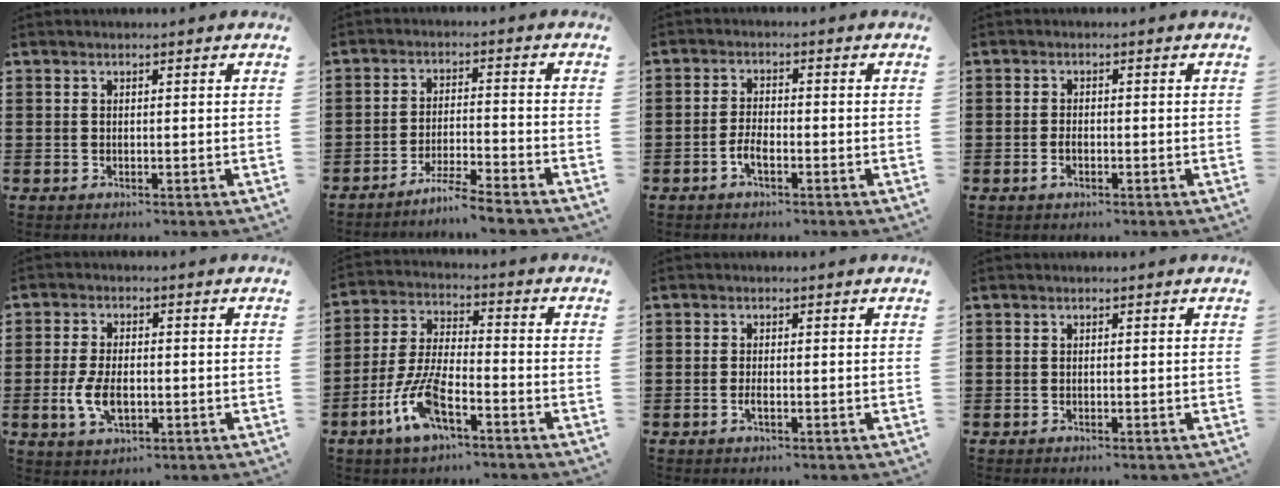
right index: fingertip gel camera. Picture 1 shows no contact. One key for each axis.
{"total": 4.8, "fx": -4.4, "fy": -0.8, "fz": 1.6, "tx": -0.034, "ty": -0.010, "tz": -0.088}
{"total": 2.9, "fx": -1.5, "fy": 0.9, "fz": 2.3, "tx": -0.050, "ty": -0.002, "tz": -0.029}
{"total": 1.6, "fx": -0.7, "fy": 0.7, "fz": 1.2, "tx": -0.025, "ty": -0.005, "tz": -0.011}
{"total": 5.5, "fx": -1.2, "fy": 2.8, "fz": 4.5, "tx": -0.109, "ty": -0.008, "tz": -0.025}
{"total": 9.0, "fx": -5.0, "fy": 2.5, "fz": 7.0, "tx": -0.176, "ty": -0.014, "tz": -0.099}
{"total": 1.3, "fx": -0.5, "fy": 0.1, "fz": 1.2, "tx": -0.024, "ty": -0.007, "tz": -0.007}
{"total": 0.0}